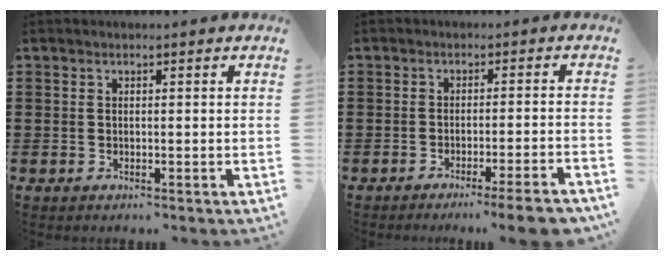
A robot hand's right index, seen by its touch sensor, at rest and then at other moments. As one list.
[{"total": 4.2, "force": [-3.3, -0.6, 2.5], "torque": [-0.039, -0.016, -0.060]}]